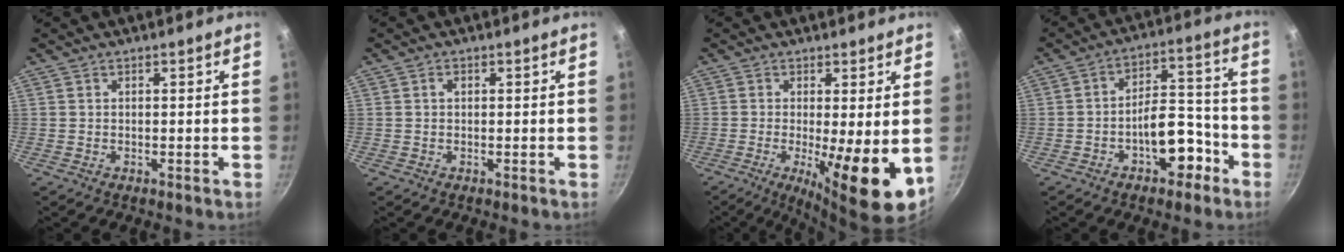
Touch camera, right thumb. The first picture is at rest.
{"total": 1.0, "force": [0.2, 0.6, 0.7], "torque": [-0.011, 0.003, 0.003]}
{"total": 11.3, "force": [-1.6, 2.4, 11.0], "torque": [-0.168, -0.016, -0.019]}
{"total": 11.1, "force": [-5.2, 6.0, 7.9], "torque": [-0.073, 0.069, -0.068]}